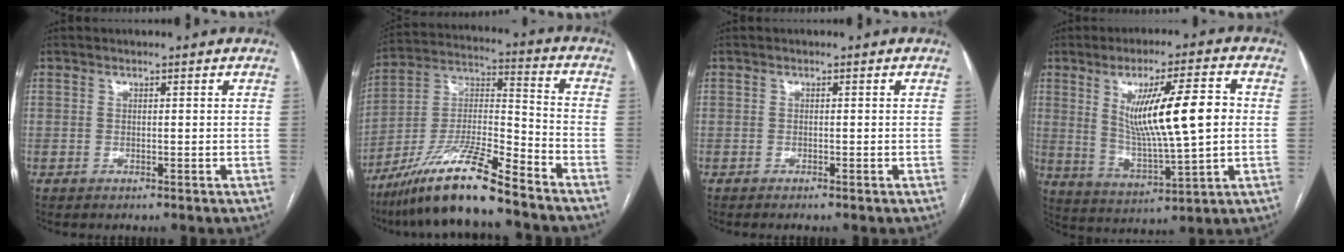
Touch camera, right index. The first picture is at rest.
{"total": 15.5, "force": [-12.0, 0.6, 9.8], "torque": [-0.186, -0.006, -0.216]}
{"total": 1.0, "force": [-0.9, -0.2, 0.6], "torque": [-0.007, 0.000, -0.012]}
{"total": 14.2, "force": [2.4, 1.7, 13.9], "torque": [-0.240, 0.001, 0.045]}